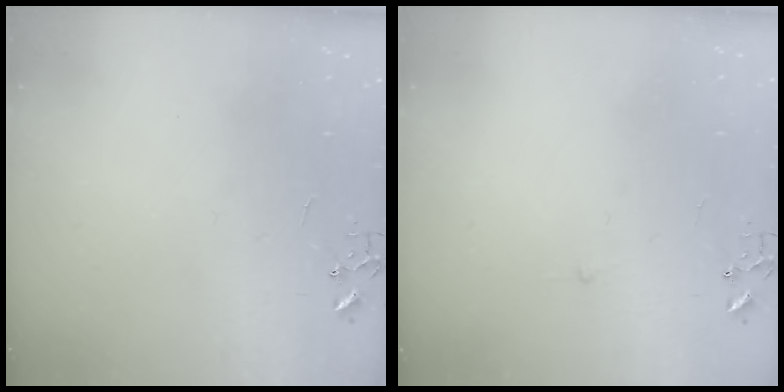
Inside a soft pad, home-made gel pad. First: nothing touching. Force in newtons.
{"total": 2.3, "press": 2.3, "slide": 0.3}